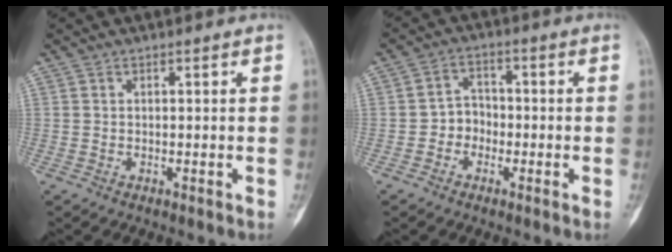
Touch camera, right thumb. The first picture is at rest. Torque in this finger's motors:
{"motor_torque": [-0.21, 0.63, 0.28, -0.21, -0.02]}